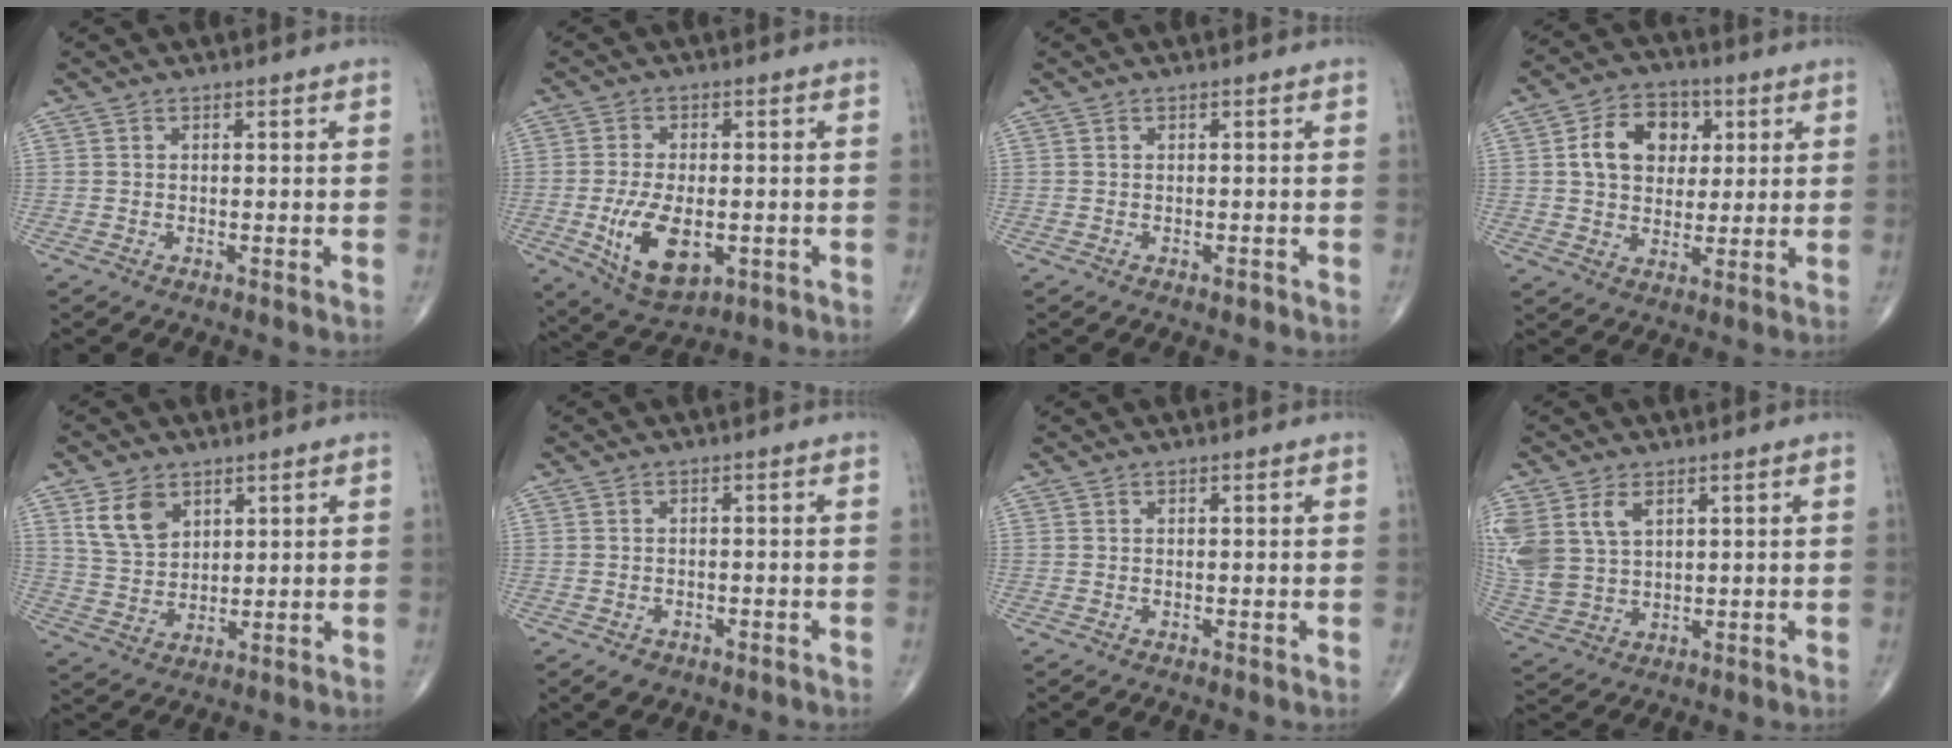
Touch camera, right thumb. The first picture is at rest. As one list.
[{"total": 11.7, "force": [-2.6, 6.2, 9.5], "torque": [-0.161, -0.008, -0.031]}, {"total": 0.6, "force": [-0.3, 0.4, 0.4], "torque": [-0.004, 0.000, -0.005]}, {"total": 11.6, "force": [2.8, 8.7, 7.1], "torque": [-0.084, 0.003, 0.043]}, {"total": 7.8, "force": [4.0, 5.2, 4.3], "torque": [-0.065, -0.018, 0.085]}, {"total": 3.2, "force": [-1.8, 2.3, 1.4], "torque": [-0.014, 0.008, -0.019]}, {"total": 0.0}, {"total": 12.8, "force": [4.6, 8.6, 8.3], "torque": [-0.206, -0.005, 0.106]}]